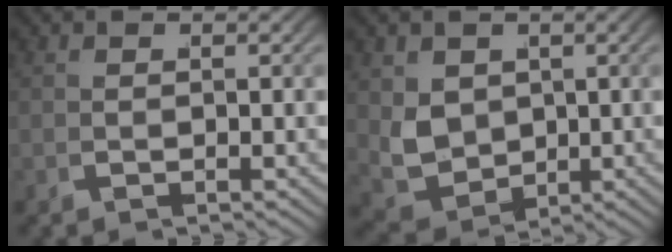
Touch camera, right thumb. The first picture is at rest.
{"total": 6.8, "force": [-0.2, 5.5, 4.0], "torque": [-0.115, -0.047, 0.020]}